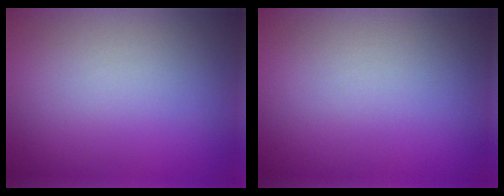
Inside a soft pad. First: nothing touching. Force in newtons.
{"total": 0.0}